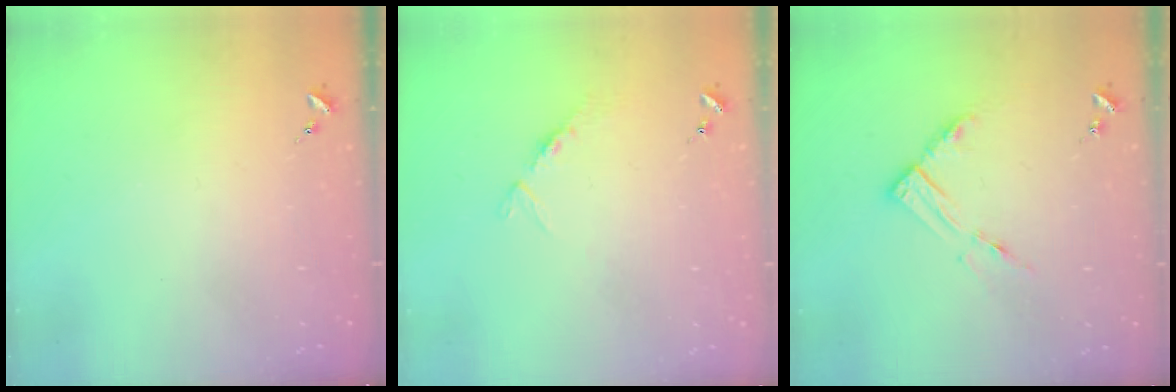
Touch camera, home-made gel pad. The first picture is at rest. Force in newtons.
{"total": 5.9, "press": 5.9, "slide": 0.5}
{"total": 9.3, "press": 9.2, "slide": 1.0}